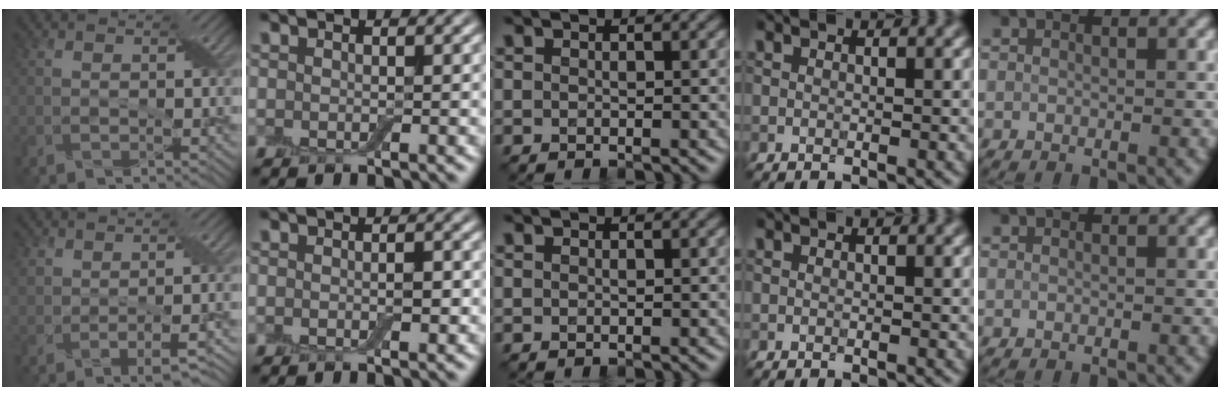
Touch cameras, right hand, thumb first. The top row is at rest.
{"thumb": {"total": 5.5, "force": [-0.7, 3.0, 4.6], "torque": [-0.083, -0.005, -0.005]}, "index": {"total": 1.4, "force": [-0.2, 0.5, 1.2], "torque": [-0.019, 0.001, -0.004]}}